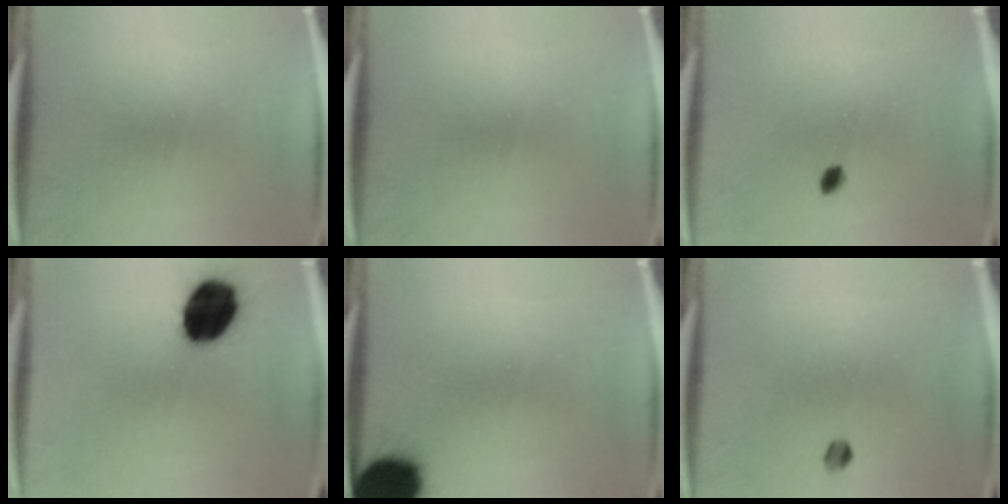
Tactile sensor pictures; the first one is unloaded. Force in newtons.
{"total": 0.0}
{"total": 1.5}
{"total": 16.8}
{"total": 18.4}
{"total": 1.7}